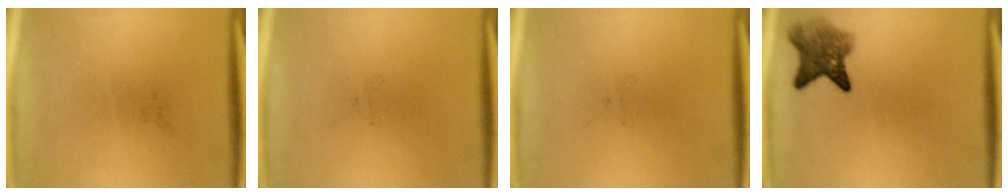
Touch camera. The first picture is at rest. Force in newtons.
{"total": 0.0}
{"total": 0.0}
{"total": 5.5}